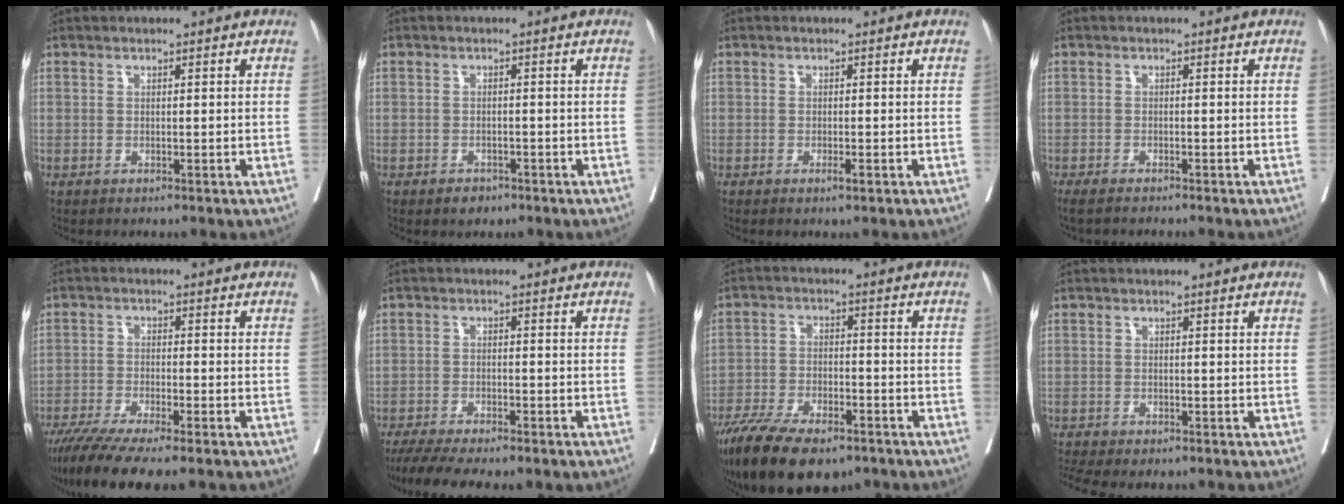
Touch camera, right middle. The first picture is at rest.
{"total": 1.9, "force": [-1.4, 1.1, 0.6], "torque": [-0.011, 0.001, -0.016]}
{"total": 1.1, "force": [-0.6, 0.1, 0.9], "torque": [-0.016, -0.002, -0.010]}
{"total": 3.2, "force": [-2.9, 0.2, 1.4], "torque": [-0.021, -0.007, -0.041]}
{"total": 11.7, "force": [-9.3, 1.0, 6.9], "torque": [-0.106, -0.025, -0.149]}
{"total": 11.3, "force": [-9.2, 2.1, 6.2], "torque": [-0.091, -0.010, -0.136]}
{"total": 15.3, "force": [-11.2, 5.6, 8.8], "torque": [-0.165, -0.023, -0.187]}
{"total": 6.6, "force": [-5.6, 1.7, 3.0], "torque": [-0.045, 0.000, -0.085]}